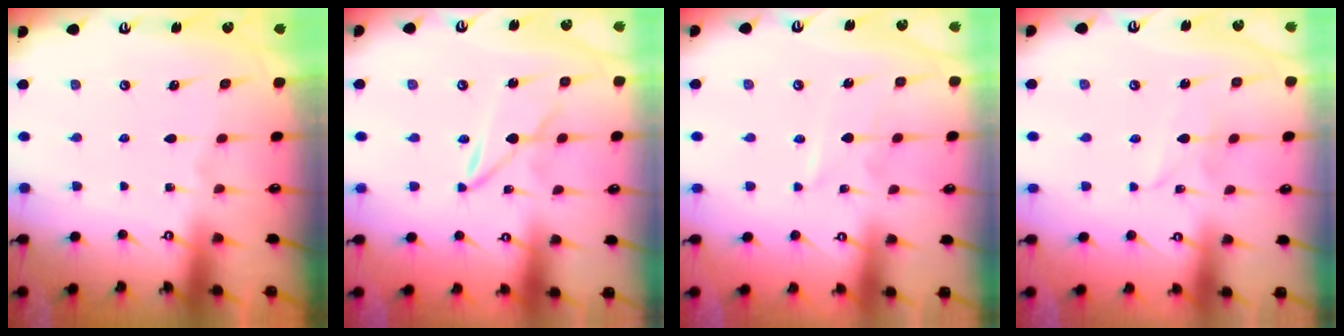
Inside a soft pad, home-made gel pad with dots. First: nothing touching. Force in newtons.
{"total": 2.1, "press": 2.1, "slide": 0.2}
{"total": 1.5, "press": 1.4, "slide": 0.2}
{"total": 2.2, "press": 2.2, "slide": 0.2}